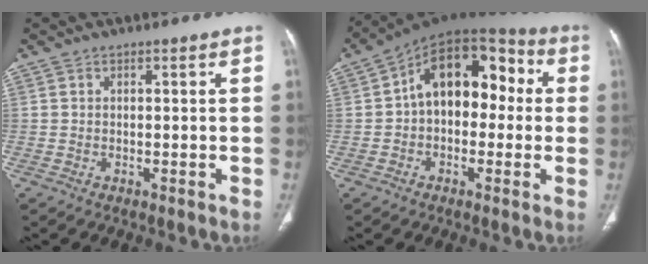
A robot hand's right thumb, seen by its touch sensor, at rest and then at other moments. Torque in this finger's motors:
{"motor_torque": [-0.73, 1.46, 1.19, 0.39, 0.19]}